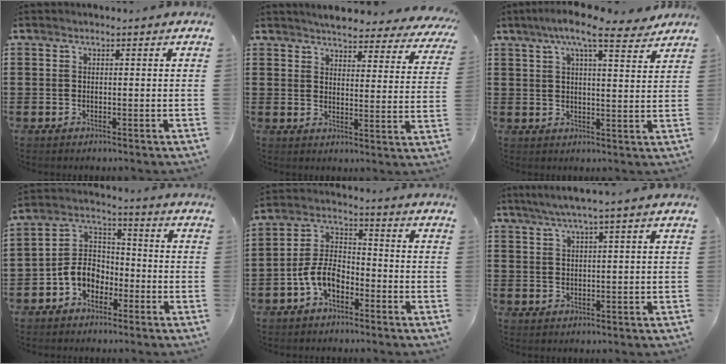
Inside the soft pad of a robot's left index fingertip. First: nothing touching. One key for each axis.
{"total": 4.5, "fx": 4.4, "fy": 0.2, "fz": 0.9, "tx": -0.031, "ty": -0.029, "tz": 0.074}
{"total": 8.6, "fx": 6.7, "fy": 1.0, "fz": 5.2, "tx": -0.110, "ty": -0.011, "tz": 0.118}
{"total": 6.3, "fx": -3.4, "fy": 4.5, "fz": 2.8, "tx": -0.077, "ty": 0.008, "tz": -0.073}
{"total": 6.5, "fx": -3.7, "fy": 3.5, "fz": 4.1, "tx": -0.105, "ty": 0.007, "tz": -0.080}
{"total": 2.8, "fx": 1.8, "fy": -0.4, "fz": 2.1, "tx": -0.042, "ty": 0.001, "tz": 0.031}